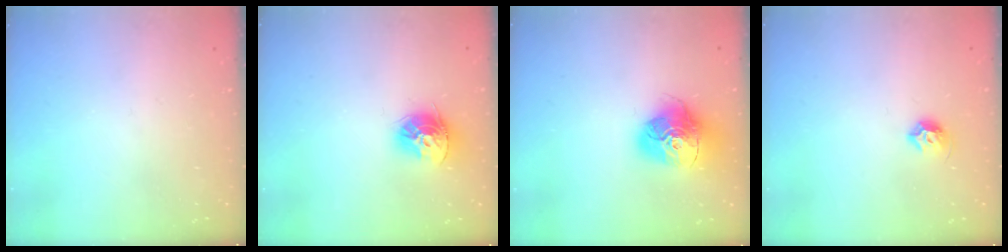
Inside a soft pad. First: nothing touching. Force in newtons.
{"total": 12.2, "press": 12.1, "slide": 1.1}
{"total": 17.3, "press": 17.3, "slide": 1.6}
{"total": 6.6, "press": 6.5, "slide": 1.2}